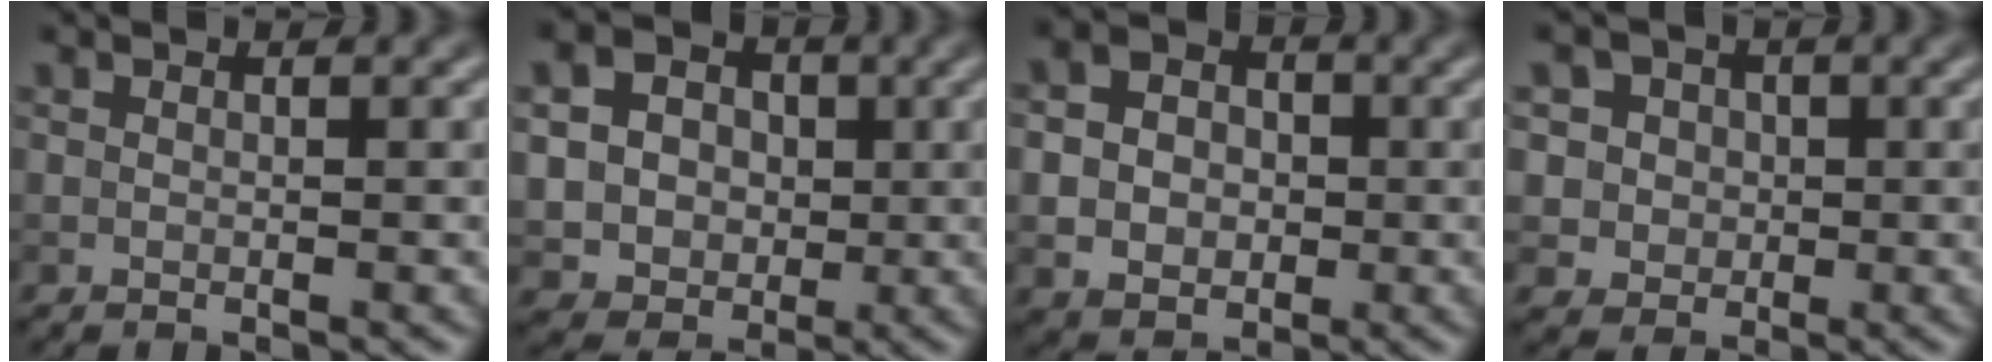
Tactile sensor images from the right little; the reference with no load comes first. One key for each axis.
{"total": 7.5, "fx": 1.2, "fy": 6.6, "fz": 3.3, "tx": -0.066, "ty": 0.025, "tz": 0.011}
{"total": 6.3, "fx": 0.0, "fy": 5.3, "fz": 3.4, "tx": -0.066, "ty": 0.010, "tz": -0.012}
{"total": 5.9, "fx": 2.1, "fy": 5.1, "fz": 2.1, "tx": -0.031, "ty": 0.018, "tz": 0.020}